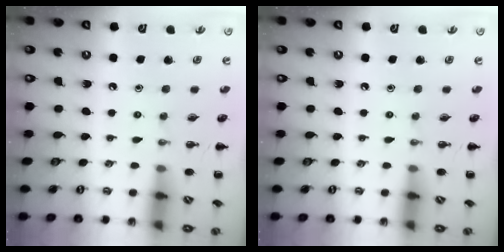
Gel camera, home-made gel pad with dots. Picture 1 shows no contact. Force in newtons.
{"total": 0.0}